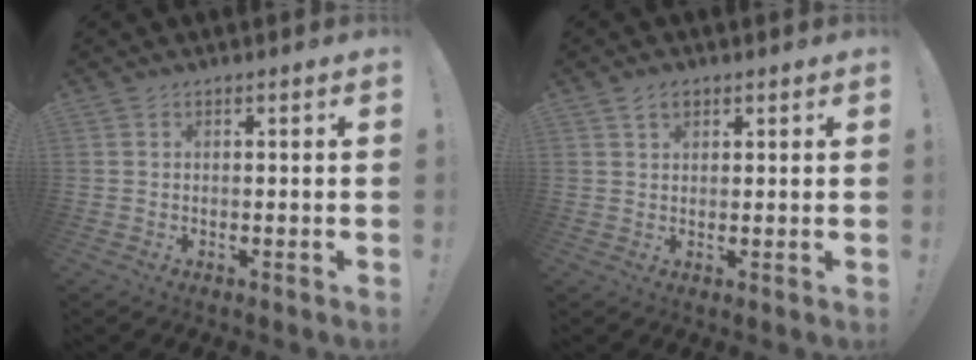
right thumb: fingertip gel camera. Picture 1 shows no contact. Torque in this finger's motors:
{"motor_torque": [0.00, 0.00, -0.11, 0.14, 0.00]}